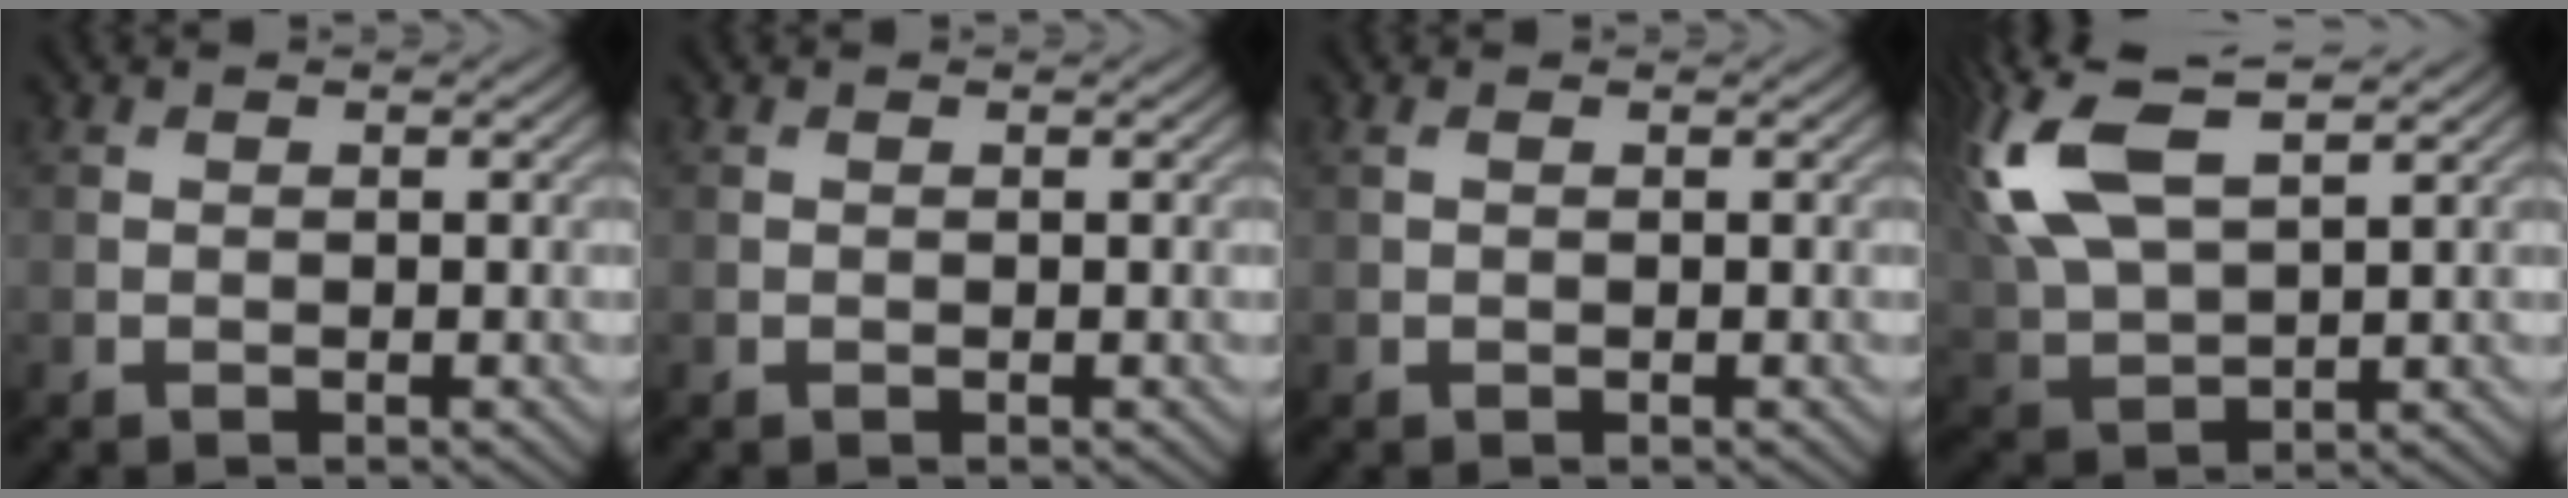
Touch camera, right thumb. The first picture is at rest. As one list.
[{"total": 0.0}, {"total": 0.7, "force": [0.4, 0.2, 0.6], "torque": [-0.017, 0.006, 0.008]}, {"total": 13.3, "force": [5.7, 6.1, 10.5], "torque": [-0.259, 0.014, 0.113]}]